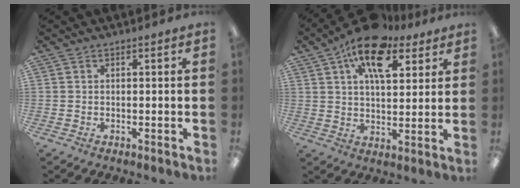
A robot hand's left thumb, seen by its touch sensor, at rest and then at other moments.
{"total": 15.7, "force": [9.0, 7.8, 10.2], "torque": [-0.159, -0.031, 0.153]}